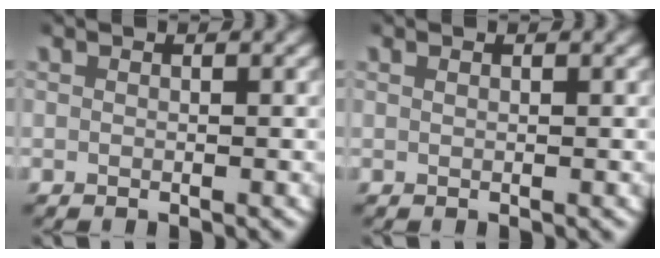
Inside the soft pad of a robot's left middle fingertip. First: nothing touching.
{"total": 0.0}